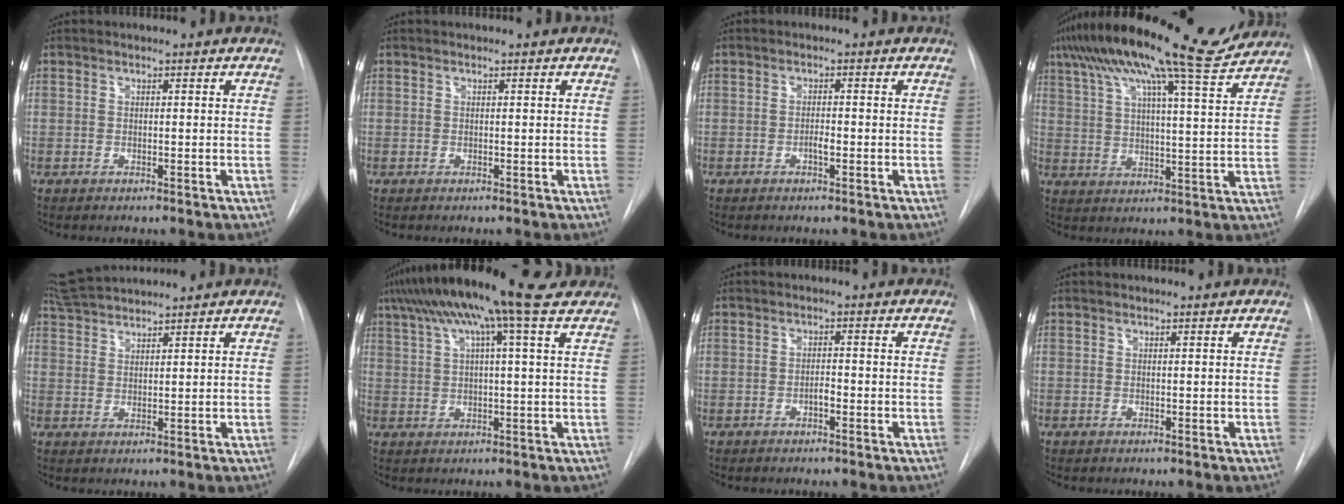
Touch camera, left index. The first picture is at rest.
{"total": 0.0}
{"total": 1.3, "force": [-0.6, 0.3, 1.1], "torque": [-0.020, 0.002, -0.011]}
{"total": 21.1, "force": [17.3, 1.9, 12.0], "torque": [-0.216, 0.029, 0.253]}
{"total": 6.9, "force": [6.7, -0.2, 1.7], "torque": [-0.039, 0.030, 0.128]}
{"total": 16.3, "force": [11.7, 1.1, 11.2], "torque": [-0.199, 0.055, 0.169]}
{"total": 1.3, "force": [-0.7, 0.4, 1.0], "torque": [-0.017, 0.002, -0.012]}
{"total": 0.6, "force": [0.6, 0.0, 0.1], "torque": [-0.005, 0.006, 0.009]}